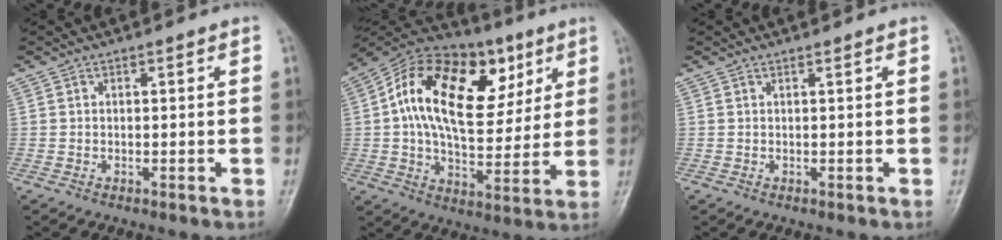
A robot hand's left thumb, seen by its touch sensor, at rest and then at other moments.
{"total": 24.7, "force": [7.2, 13.9, 19.1], "torque": [-0.292, 0.012, 0.108]}
{"total": 0.0}